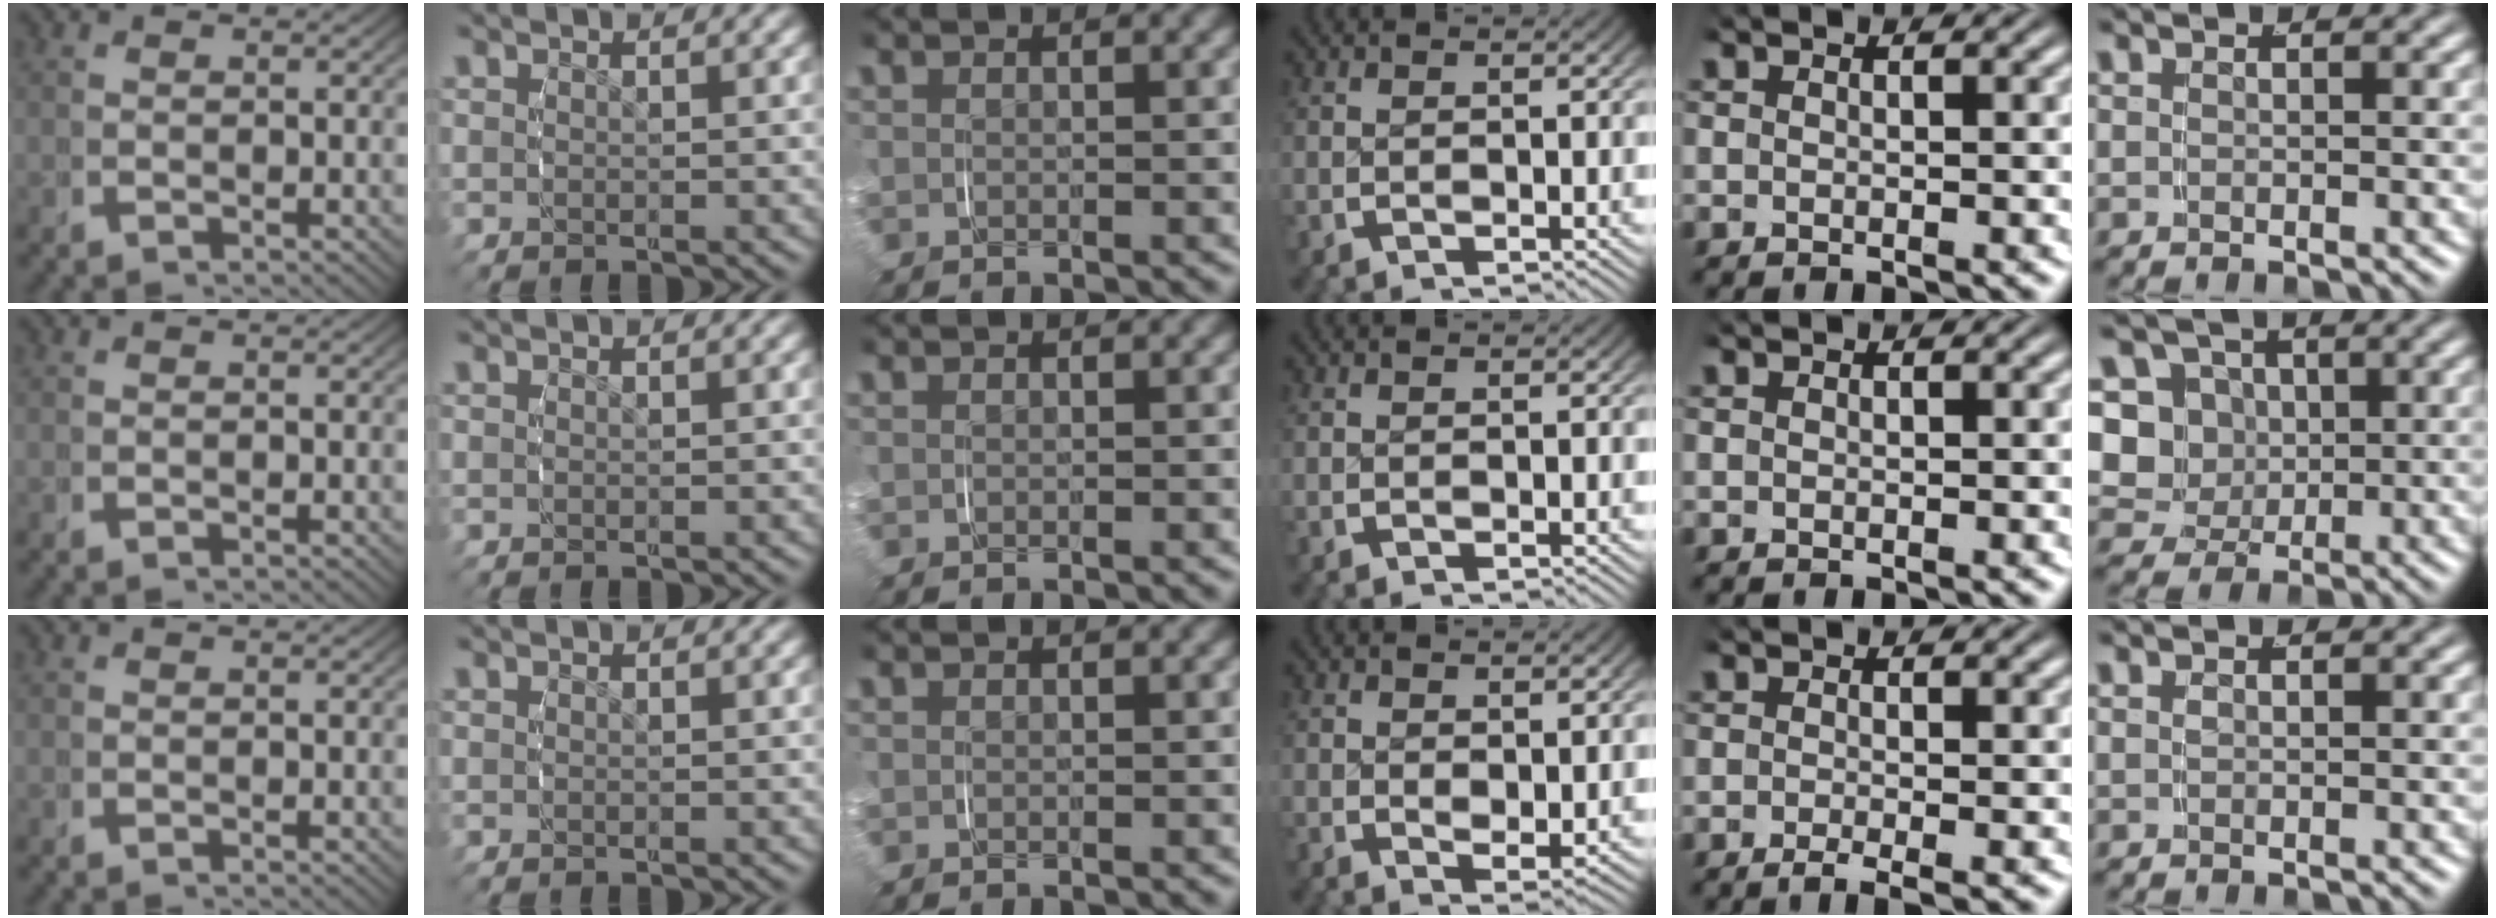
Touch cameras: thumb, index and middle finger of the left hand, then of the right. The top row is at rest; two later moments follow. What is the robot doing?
{"motion": "grasp_and_lifting", "object": "toothpaste"}